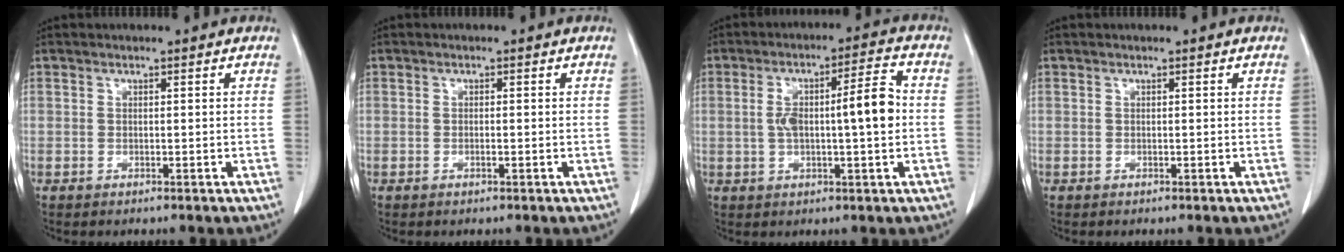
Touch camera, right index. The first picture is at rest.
{"total": 0.7, "force": [-0.2, 0.1, 0.6], "torque": [-0.014, 0.000, -0.003]}
{"total": 9.4, "force": [0.1, 1.6, 9.3], "torque": [-0.157, 0.024, 0.001]}
{"total": 0.0}